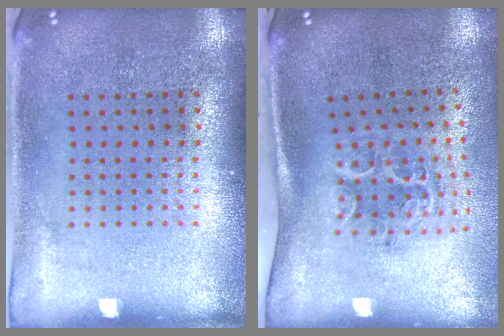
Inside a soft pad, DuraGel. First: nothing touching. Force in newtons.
{"total": 1.4, "press": 1.3, "slide": 0.7}